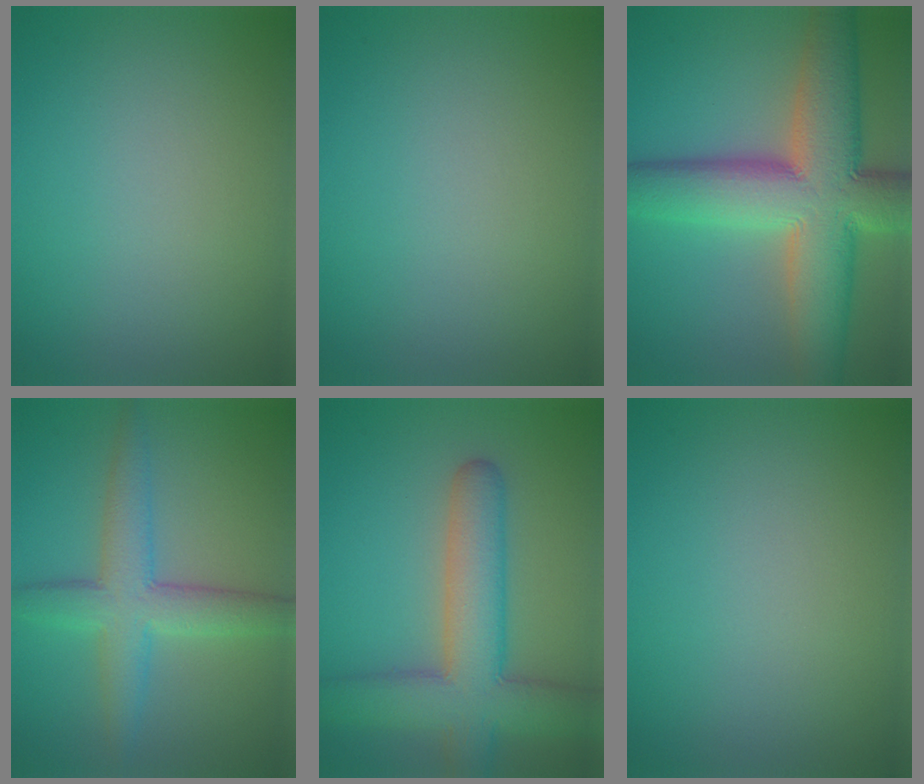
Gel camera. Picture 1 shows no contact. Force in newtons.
{"total": 0.0}
{"total": 12.9, "press": 12.8, "slide": 0.7}
{"total": 5.3, "press": 5.3, "slide": 0.2}
{"total": 8.0, "press": 8.0, "slide": 0.6}
{"total": 0.0}